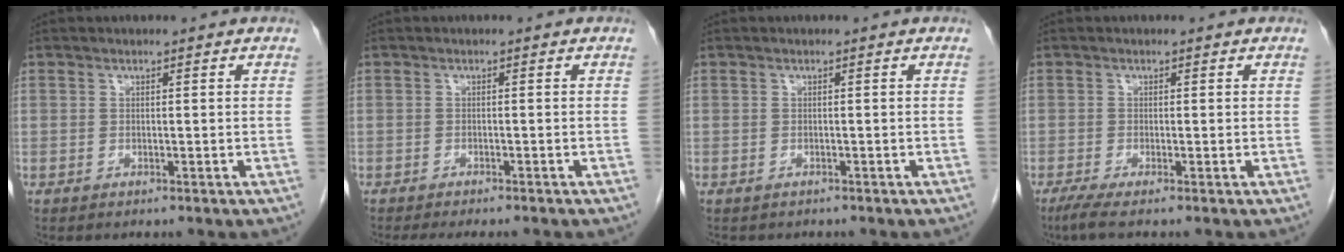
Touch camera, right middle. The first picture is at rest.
{"total": 7.7, "force": [-6.6, 1.3, 3.6], "torque": [-0.044, -0.010, -0.092]}
{"total": 2.4, "force": [-2.1, 1.0, 0.8], "torque": [-0.016, -0.004, -0.024]}
{"total": 2.3, "force": [-1.6, -0.1, 1.7], "torque": [-0.040, -0.009, -0.035]}